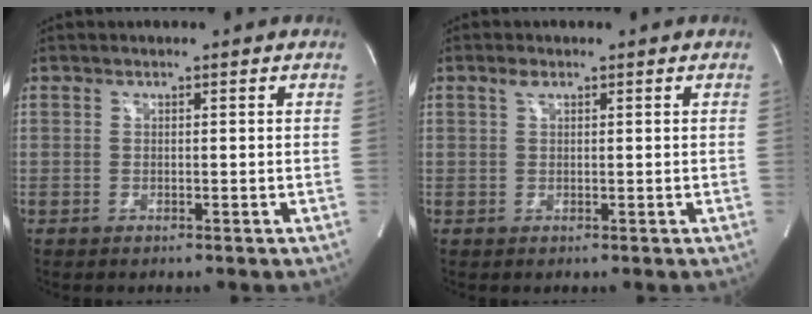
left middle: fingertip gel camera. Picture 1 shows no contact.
{"total": 1.0, "force": [0.7, 0.4, 0.7], "torque": [-0.016, 0.006, 0.014]}